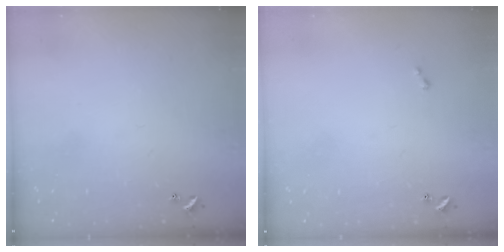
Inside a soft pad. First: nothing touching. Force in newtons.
{"total": 0.0}